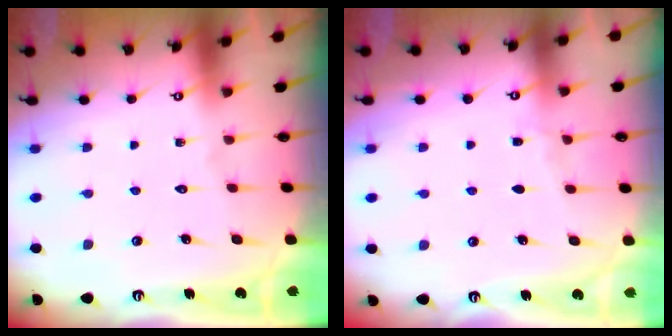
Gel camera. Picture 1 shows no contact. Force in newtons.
{"total": 3.6, "press": 3.6, "slide": 0.5}